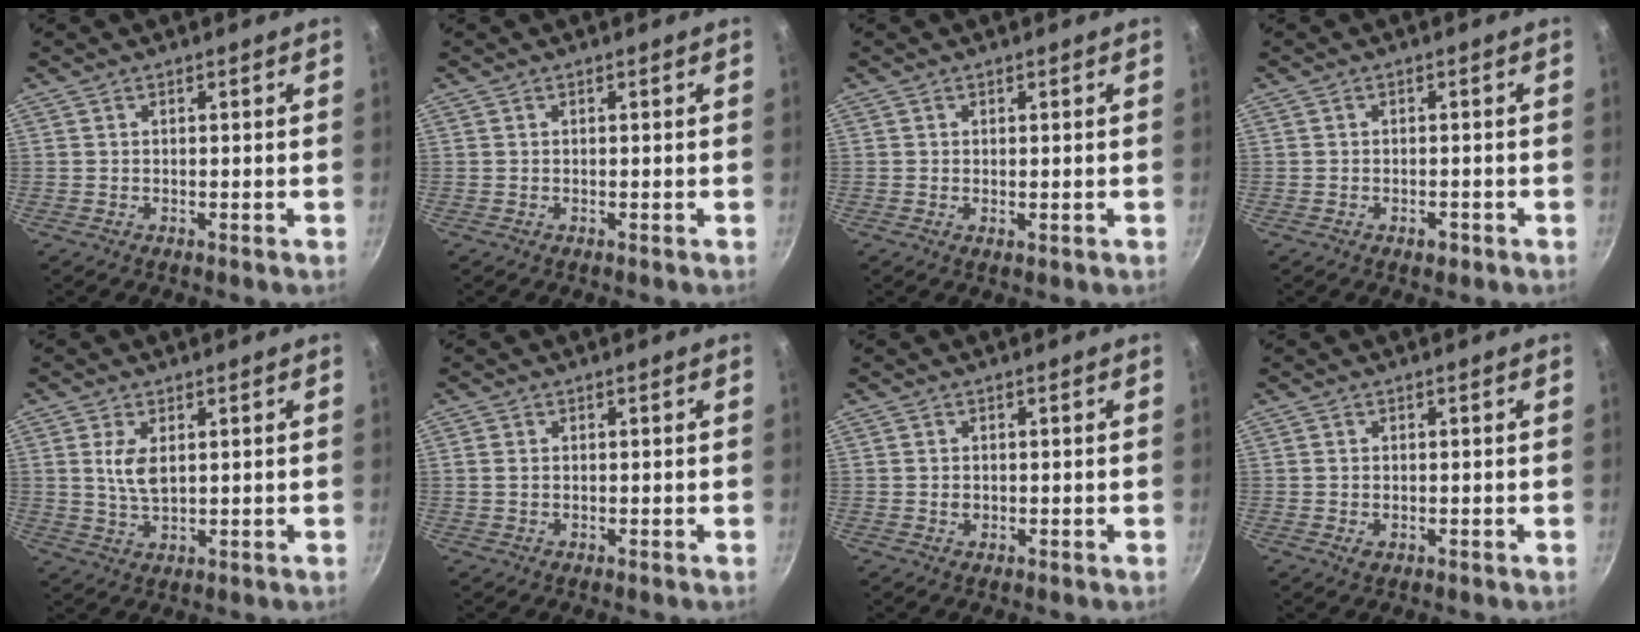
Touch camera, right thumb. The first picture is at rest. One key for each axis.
{"total": 0.0}
{"total": 0.8, "fx": 0.2, "fy": 0.5, "fz": 0.6, "tx": -0.009, "ty": -0.002, "tz": 0.001}
{"total": 1.9, "fx": -1.1, "fy": 1.2, "fz": 1.1, "tx": -0.012, "ty": 0.010, "tz": -0.013}
{"total": 4.9, "fx": 1.3, "fy": 2.5, "fz": 4.0, "tx": -0.076, "ty": -0.013, "tz": 0.028}
{"total": 1.0, "fx": 0.1, "fy": 0.7, "fz": 0.6, "tx": -0.013, "ty": 0.002, "tz": 0.001}
{"total": 1.1, "fx": -0.1, "fy": 1.0, "fz": 0.6, "tx": -0.008, "ty": -0.001, "tz": -0.002}
{"total": 1.2, "fx": -0.2, "fy": 1.0, "fz": 0.7, "tx": -0.011, "ty": -0.003, "tz": -0.003}